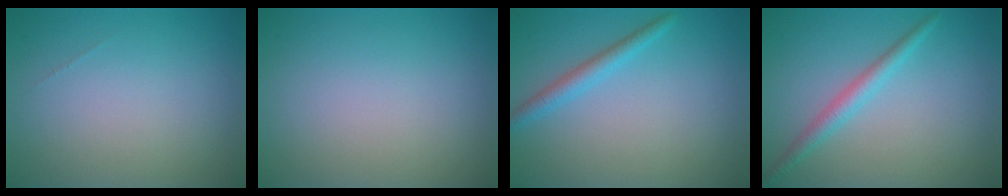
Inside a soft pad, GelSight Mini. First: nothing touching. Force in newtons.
{"total": 0.0}
{"total": 2.0, "press": 2.0, "slide": 0.0}
{"total": 2.1, "press": 2.1, "slide": 0.1}